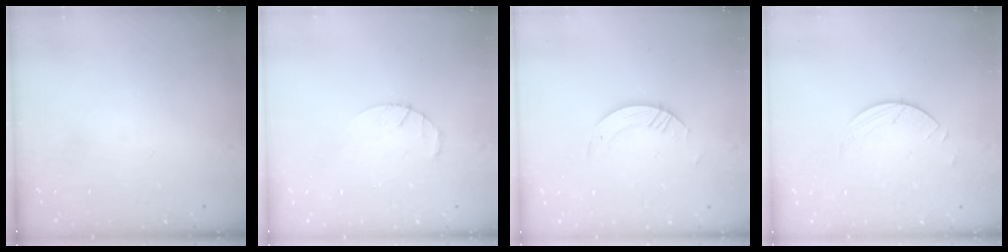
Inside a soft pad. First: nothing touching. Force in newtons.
{"total": 3.5, "press": 3.4, "slide": 0.5}
{"total": 3.7, "press": 3.7, "slide": 0.3}
{"total": 2.0, "press": 2.0, "slide": 0.2}